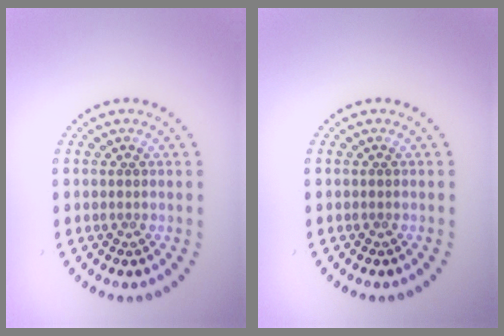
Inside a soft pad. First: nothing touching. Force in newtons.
{"total": 0.0}